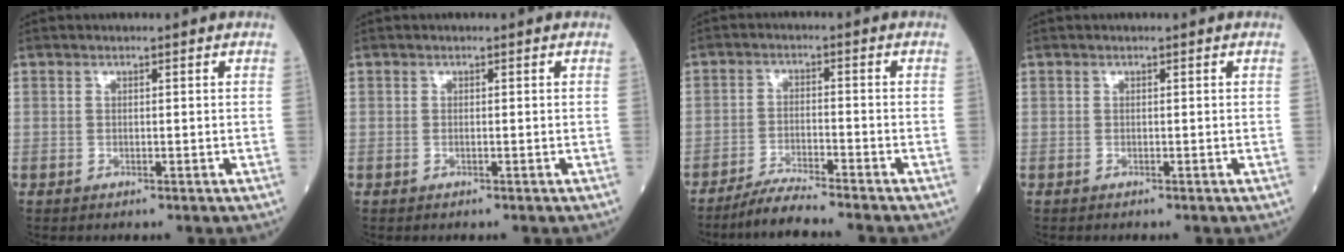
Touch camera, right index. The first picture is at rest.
{"total": 0.0}
{"total": 6.3, "force": [-5.7, -0.9, 2.6], "torque": [-0.046, -0.024, -0.100]}
{"total": 0.0}